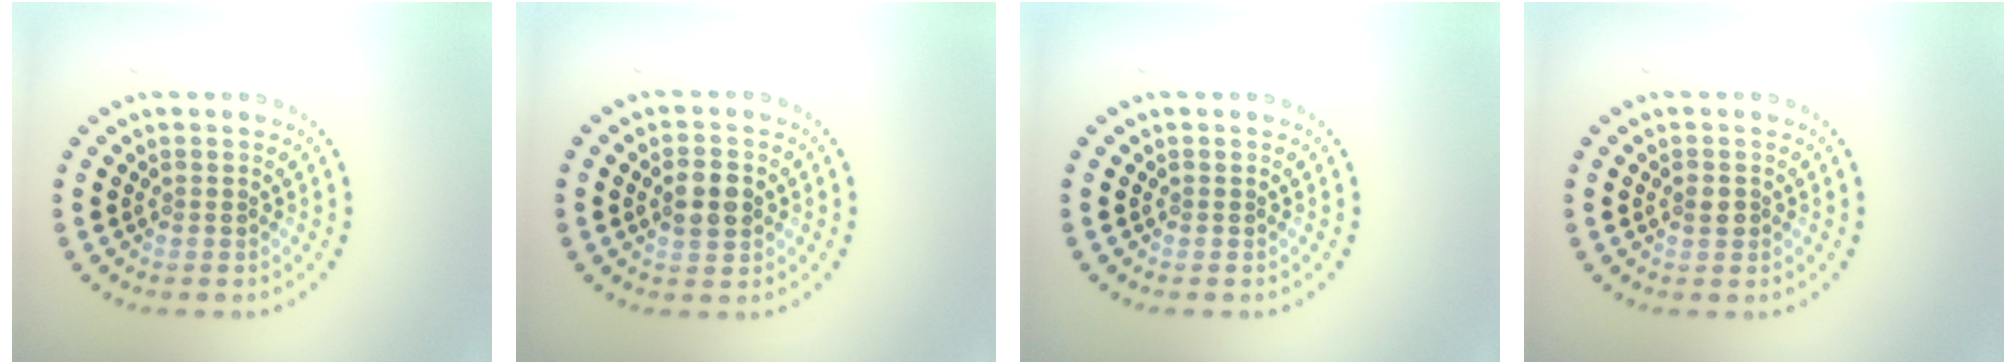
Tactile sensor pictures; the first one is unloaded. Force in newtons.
{"total": 3.3, "press": 3.3, "slide": 0.2}
{"total": 0.0}
{"total": 1.2, "press": 1.2, "slide": 0.1}